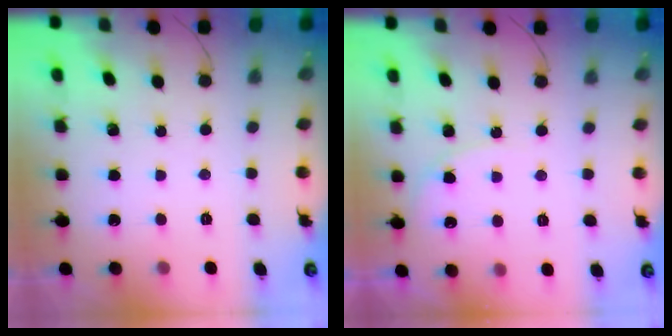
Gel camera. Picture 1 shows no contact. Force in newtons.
{"total": 6.2, "press": 6.2, "slide": 0.2}